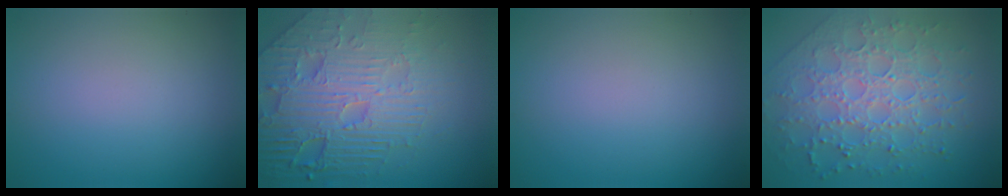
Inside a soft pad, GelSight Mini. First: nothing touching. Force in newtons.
{"total": 8.4, "press": 6.1, "slide": 5.7}
{"total": 0.0}
{"total": 7.9, "press": 5.7, "slide": 5.5}